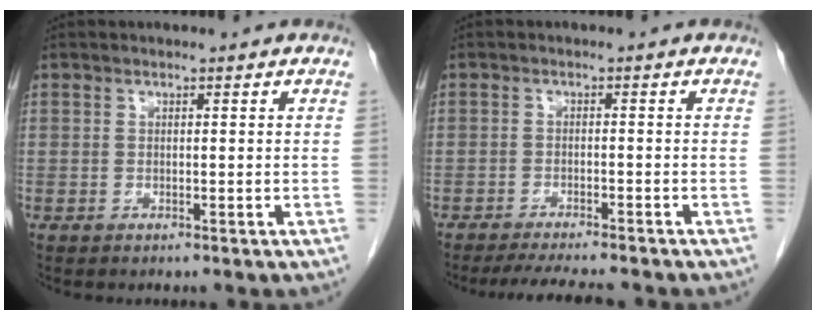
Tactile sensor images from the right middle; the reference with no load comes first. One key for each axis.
{"total": 8.0, "fx": -7.1, "fy": 0.6, "fz": 3.5, "tx": -0.052, "ty": -0.018, "tz": -0.106}